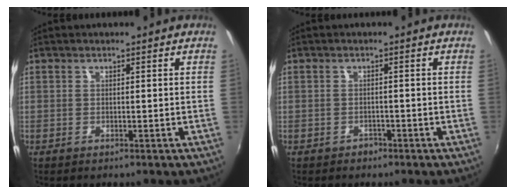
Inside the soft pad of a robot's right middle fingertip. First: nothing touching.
{"total": 1.6, "force": [-1.1, 1.1, 0.2], "torque": [-0.007, 0.000, -0.016]}